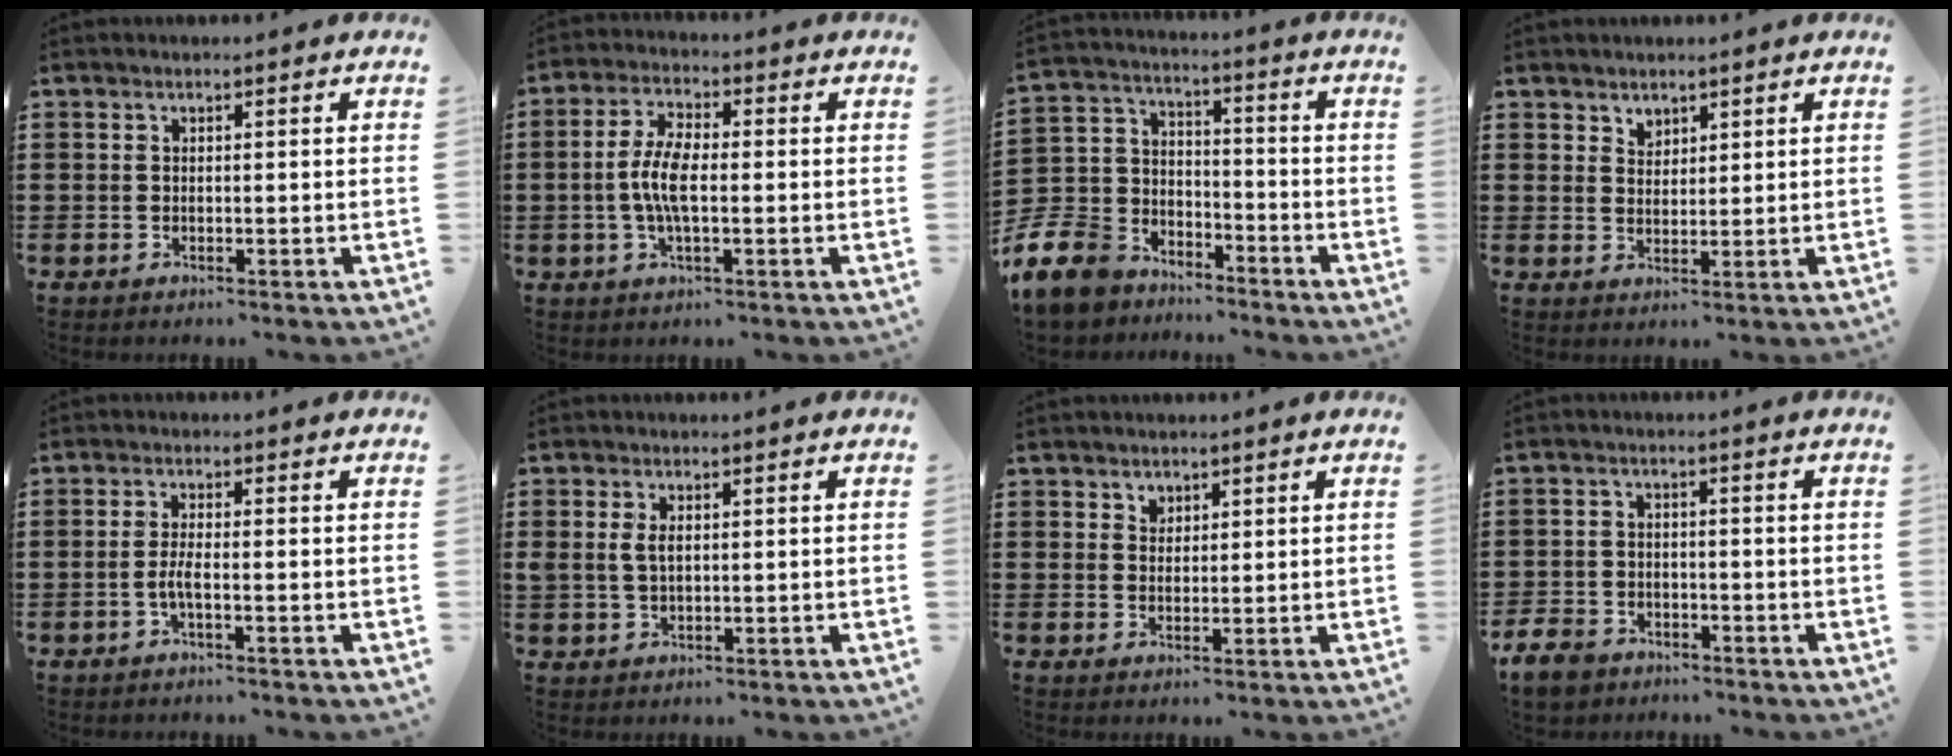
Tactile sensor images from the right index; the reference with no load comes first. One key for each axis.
{"total": 6.2, "fx": -0.8, "fy": 2.2, "fz": 5.8, "tx": -0.132, "ty": -0.005, "tz": -0.022}
{"total": 9.8, "fx": -8.1, "fy": 5.1, "fz": 2.4, "tx": -0.096, "ty": 0.013, "tz": -0.165}
{"total": 2.5, "fx": 2.0, "fy": 1.5, "fz": 0.0, "tx": -0.007, "ty": 0.006, "tz": 0.039}
{"total": 2.5, "fx": -1.1, "fy": 0.2, "fz": 2.2, "tx": -0.055, "ty": -0.005, "tz": -0.025}
{"total": 2.7, "fx": 0.6, "fy": 1.6, "fz": 2.1, "tx": -0.046, "ty": 0.008, "tz": 0.010}
{"total": 2.0, "fx": 1.4, "fy": 1.4, "fz": 0.2, "tx": -0.009, "ty": 0.006, "tz": 0.028}
{"total": 3.9, "fx": -3.4, "fy": 1.5, "fz": 1.1, "tx": -0.034, "ty": 0.001, "tz": -0.073}